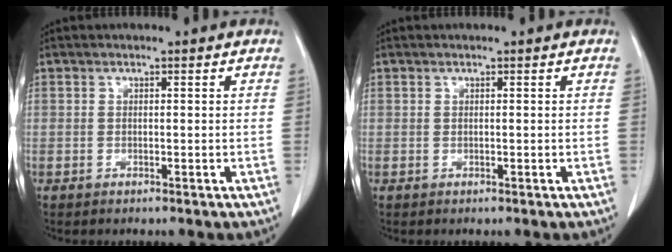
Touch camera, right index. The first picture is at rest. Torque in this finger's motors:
{"motor_torque": [0.00, 0.00, 0.00, 0.00]}